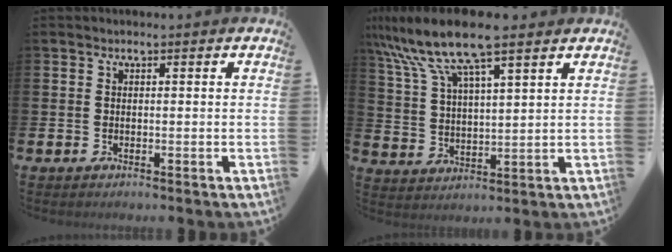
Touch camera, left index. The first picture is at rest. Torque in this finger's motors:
{"motor_torque": [0.87, -0.79, 1.05, 0.21]}